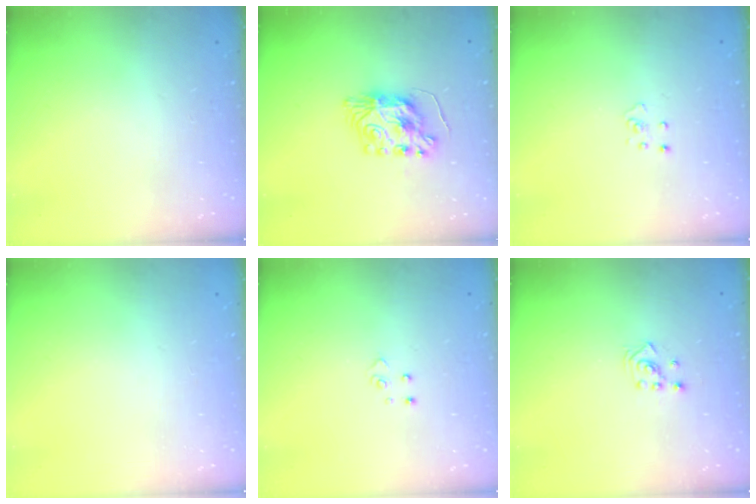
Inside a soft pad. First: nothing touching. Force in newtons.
{"total": 8.9, "press": 8.9, "slide": 0.6}
{"total": 2.8, "press": 2.7, "slide": 0.3}
{"total": 0.0}
{"total": 3.3, "press": 3.3, "slide": 0.4}
{"total": 2.2, "press": 2.2, "slide": 0.2}